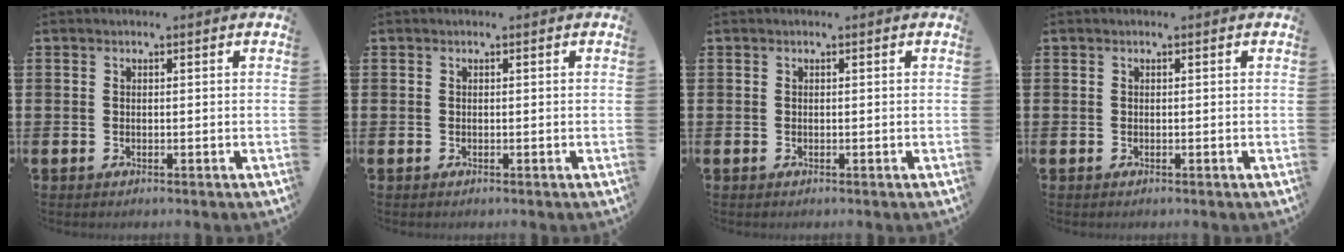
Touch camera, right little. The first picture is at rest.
{"total": 0.0}
{"total": 0.0}
{"total": 0.0}